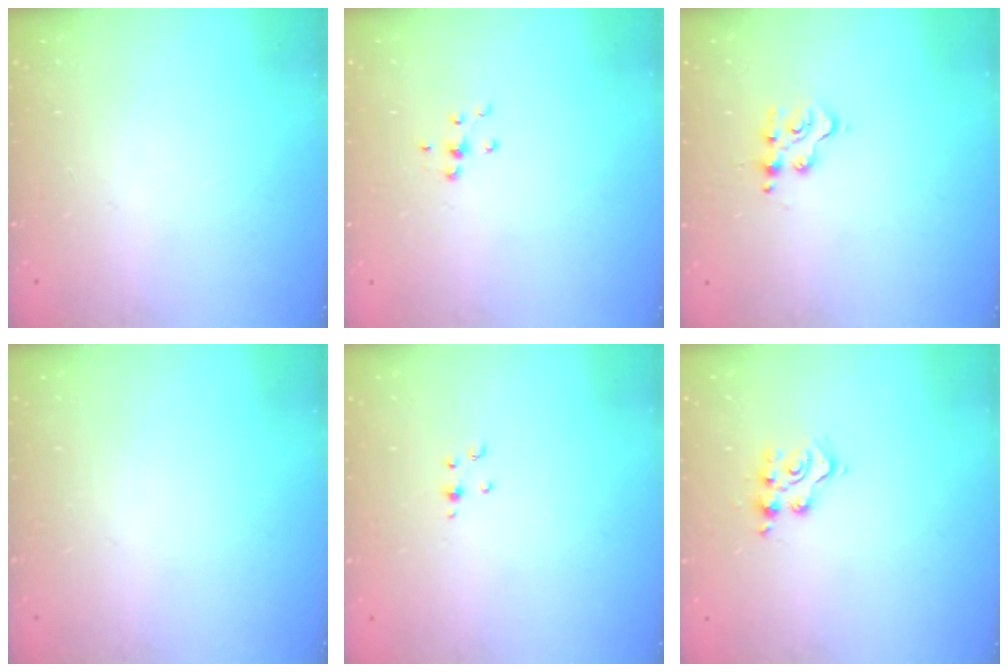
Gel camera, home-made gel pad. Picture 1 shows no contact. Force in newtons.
{"total": 6.2, "press": 6.2, "slide": 0.7}
{"total": 4.3, "press": 4.3, "slide": 0.4}
{"total": 0.0}
{"total": 2.4, "press": 2.4, "slide": 0.3}
{"total": 6.4, "press": 6.4, "slide": 0.4}